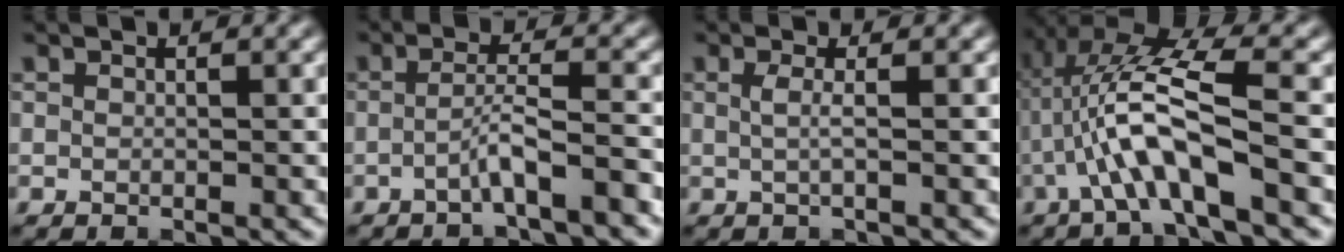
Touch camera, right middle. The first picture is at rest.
{"total": 3.2, "force": [-1.8, 0.2, 2.7], "torque": [-0.048, 0.017, -0.038]}
{"total": 1.4, "force": [0.0, 0.3, 1.3], "torque": [-0.026, -0.001, -0.003]}
{"total": 7.1, "force": [-1.6, 1.8, 6.7], "torque": [-0.142, 0.020, -0.033]}